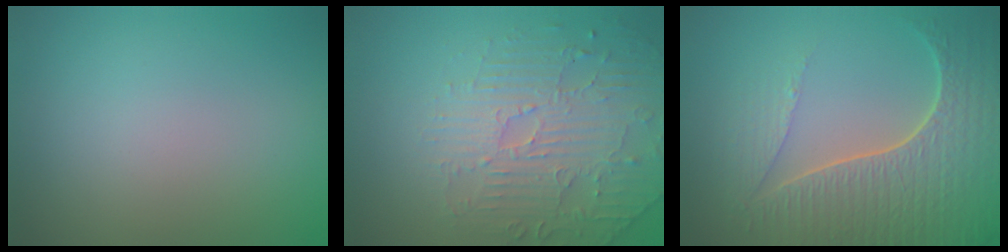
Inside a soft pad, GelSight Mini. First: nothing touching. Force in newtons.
{"total": 4.4, "press": 4.0, "slide": 1.7}
{"total": 7.7, "press": 5.7, "slide": 5.2}